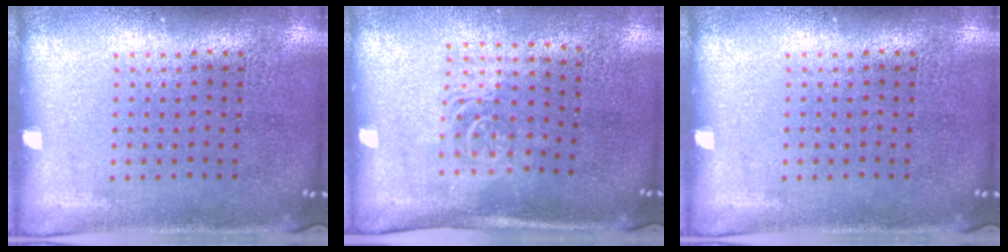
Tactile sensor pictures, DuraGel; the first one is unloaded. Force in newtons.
{"total": 1.6, "press": 1.3, "slide": 1.0}
{"total": 0.0}